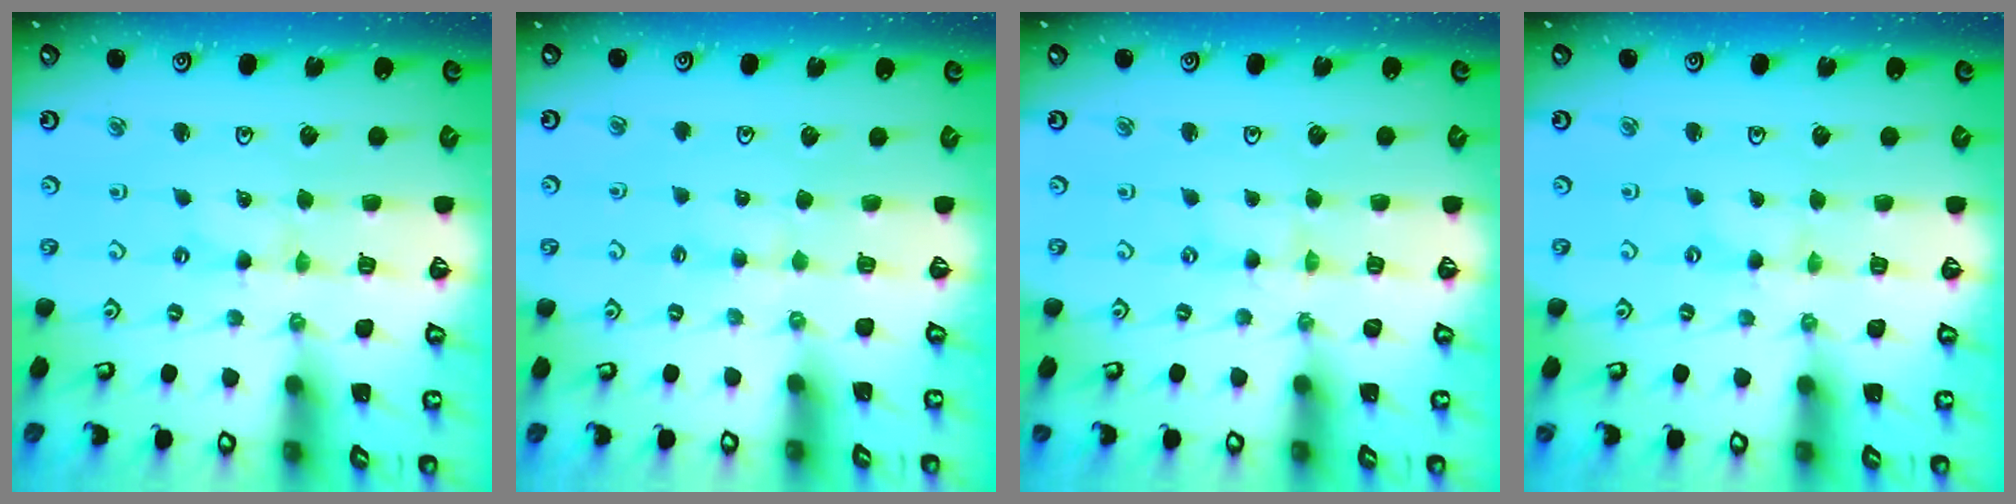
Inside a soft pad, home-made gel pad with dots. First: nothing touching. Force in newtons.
{"total": 2.0, "press": 2.0, "slide": 0.3}
{"total": 0.0}
{"total": 0.0}